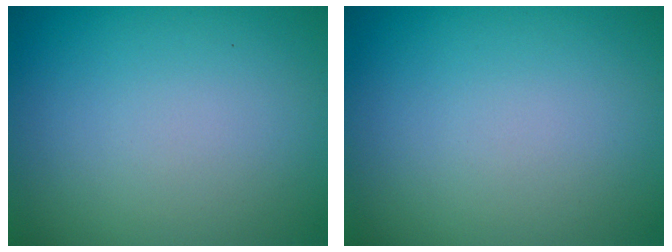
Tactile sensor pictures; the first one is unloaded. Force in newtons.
{"total": 0.0}